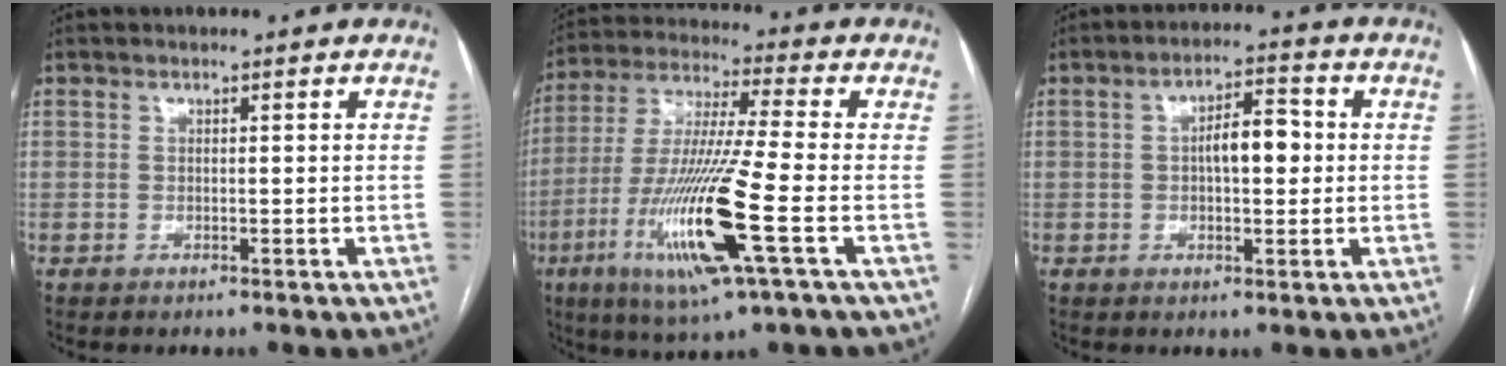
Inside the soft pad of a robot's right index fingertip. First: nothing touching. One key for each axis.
{"total": 17.2, "fx": -5.7, "fy": 0.1, "fz": 16.3, "tx": -0.338, "ty": -0.024, "tz": -0.107}
{"total": 6.0, "fx": 0.3, "fy": 2.3, "fz": 5.5, "tx": -0.089, "ty": 0.014, "tz": 0.001}